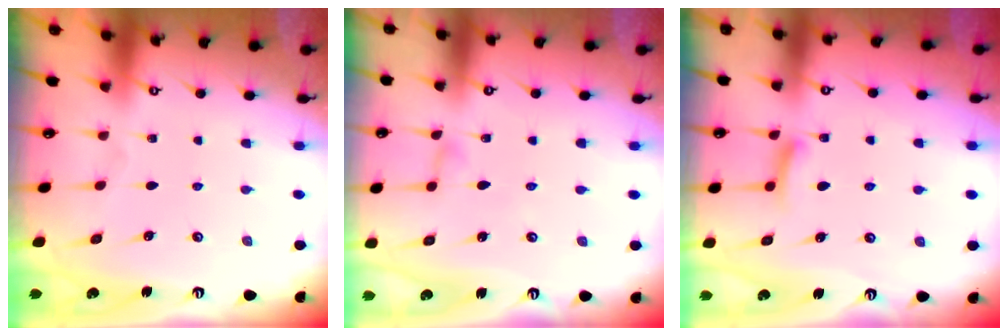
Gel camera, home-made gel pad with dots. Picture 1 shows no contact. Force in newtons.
{"total": 2.3, "press": 2.3, "slide": 0.2}
{"total": 6.0, "press": 5.9, "slide": 0.7}